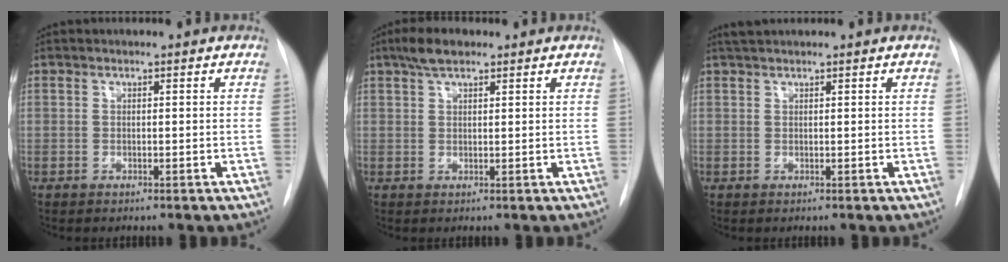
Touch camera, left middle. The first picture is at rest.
{"total": 3.7, "force": [2.6, 1.3, 2.3], "torque": [-0.051, 0.011, 0.047]}
{"total": 1.7, "force": [1.5, 0.1, 0.7], "torque": [-0.015, 0.017, 0.030]}